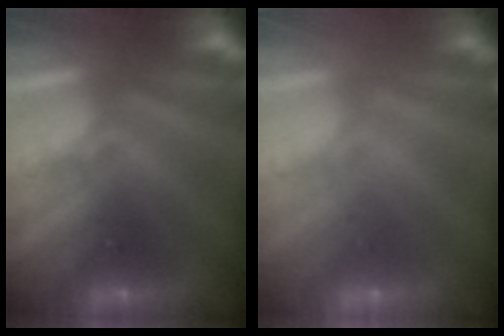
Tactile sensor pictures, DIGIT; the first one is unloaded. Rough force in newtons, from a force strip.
{"total": 1.9}